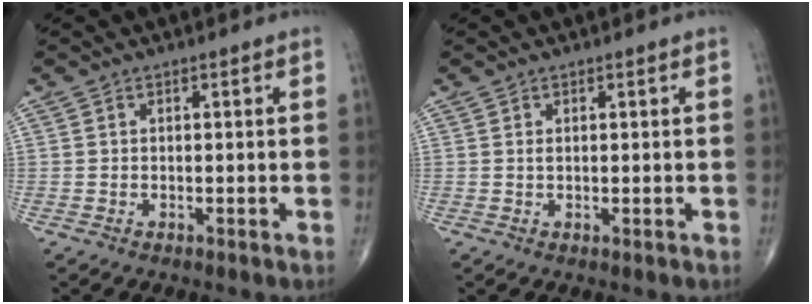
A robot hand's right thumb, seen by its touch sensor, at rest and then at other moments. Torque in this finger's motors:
{"motor_torque": [-0.06, 0.15, -0.21, -0.23, 0.00]}